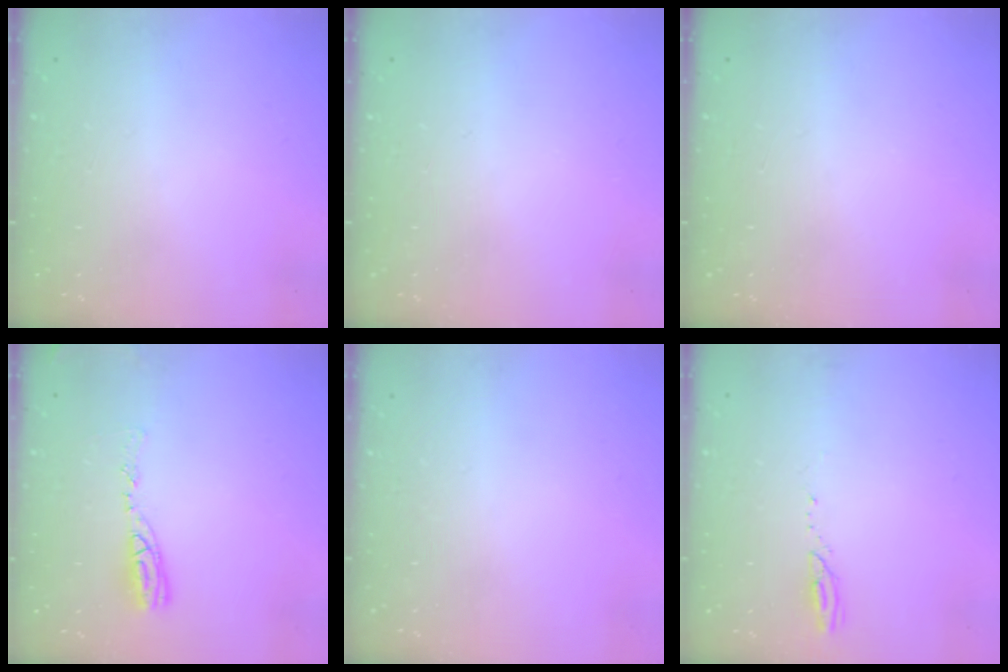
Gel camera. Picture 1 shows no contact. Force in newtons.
{"total": 0.0}
{"total": 1.0, "press": 0.0, "slide": 1.0}
{"total": 8.9, "press": 8.9, "slide": 0.8}
{"total": 0.0}
{"total": 2.4, "press": 2.4, "slide": 0.3}